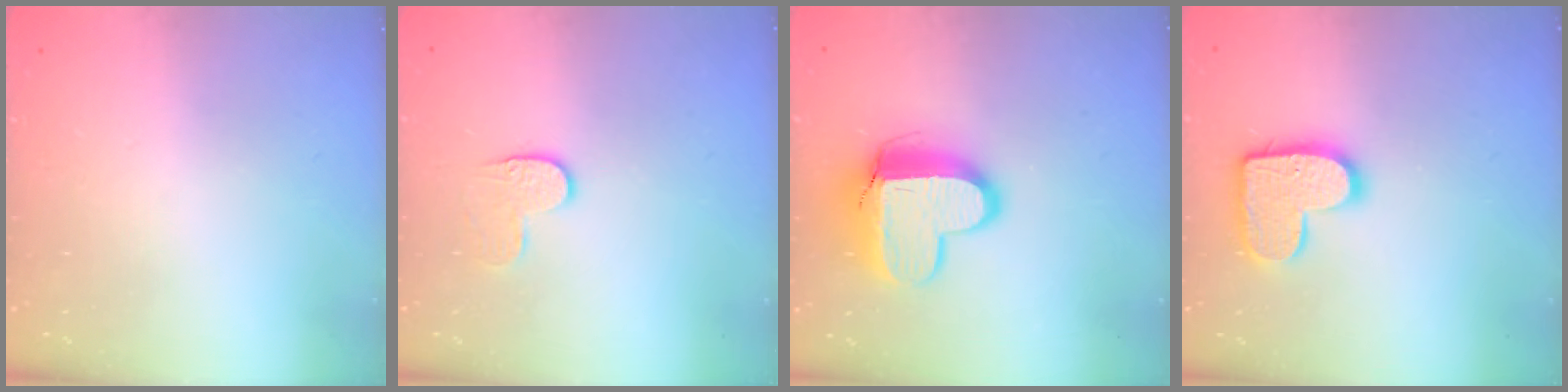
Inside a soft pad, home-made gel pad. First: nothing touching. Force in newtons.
{"total": 7.0, "press": 6.9, "slide": 0.6}
{"total": 12.3, "press": 12.2, "slide": 1.3}
{"total": 13.5, "press": 13.5, "slide": 0.8}